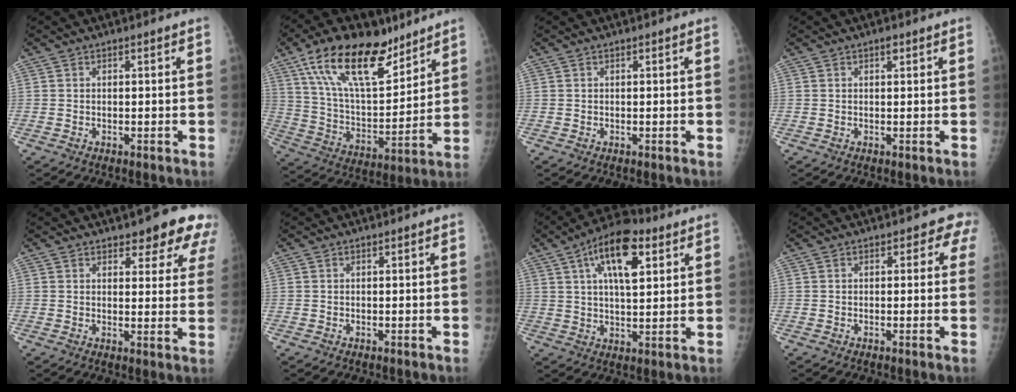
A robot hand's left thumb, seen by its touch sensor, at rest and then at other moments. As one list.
[{"total": 21.5, "force": [13.5, 9.3, 13.9], "torque": [-0.213, -0.051, 0.248]}, {"total": 0.0}, {"total": 1.1, "force": [0.6, 0.5, 0.7], "torque": [-0.007, -0.001, 0.008]}, {"total": 9.6, "force": [6.9, 3.7, 5.5], "torque": [-0.029, -0.034, 0.074]}, {"total": 0.0}, {"total": 13.4, "force": [5.7, 5.8, 10.6], "torque": [-0.160, -0.004, 0.088]}, {"total": 2.6, "force": [1.4, 1.8, 1.2], "torque": [0.018, -0.002, 0.002]}]